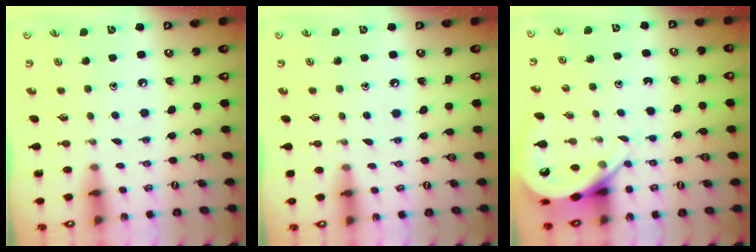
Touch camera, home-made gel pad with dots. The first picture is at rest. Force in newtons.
{"total": 5.3, "press": 5.2, "slide": 0.7}
{"total": 6.3, "press": 6.3, "slide": 0.6}